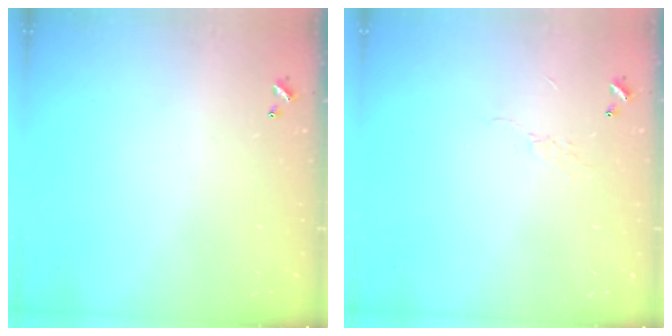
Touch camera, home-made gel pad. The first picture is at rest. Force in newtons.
{"total": 6.6, "press": 6.6, "slide": 0.7}